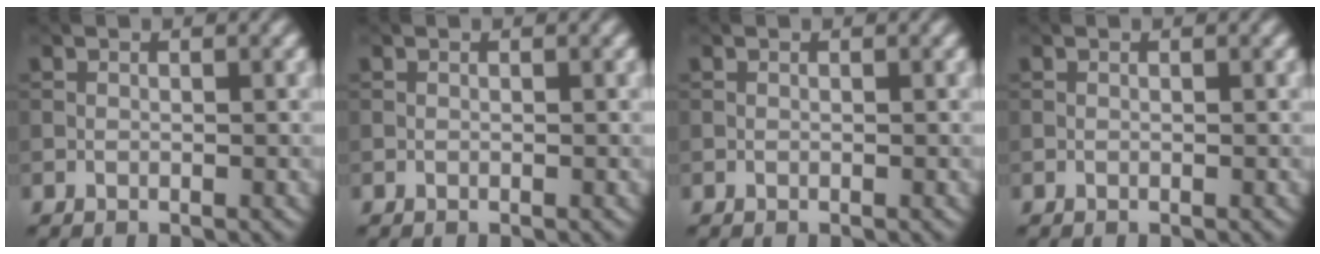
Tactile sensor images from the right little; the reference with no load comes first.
{"total": 0.0}
{"total": 0.0}
{"total": 0.0}